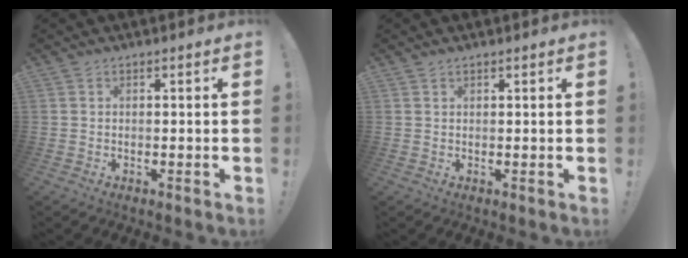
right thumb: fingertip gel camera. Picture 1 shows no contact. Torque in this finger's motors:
{"motor_torque": [-0.06, -0.06, -0.14, 0.10, 0.00]}